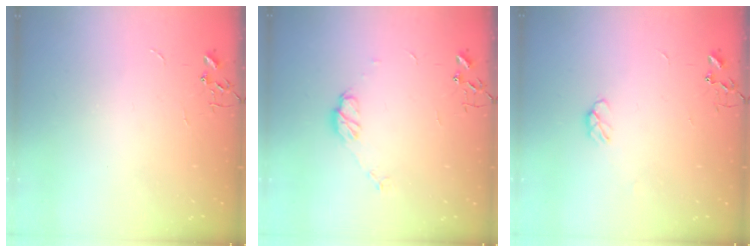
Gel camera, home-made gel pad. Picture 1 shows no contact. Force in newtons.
{"total": 7.6, "press": 7.6, "slide": 0.3}
{"total": 4.4, "press": 4.3, "slide": 0.7}